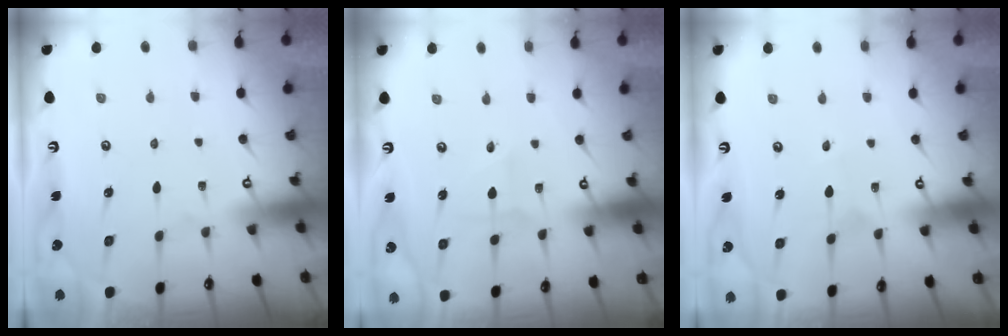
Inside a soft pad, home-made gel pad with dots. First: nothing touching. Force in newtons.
{"total": 1.7, "press": 1.7, "slide": 0.2}
{"total": 1.8, "press": 1.8, "slide": 0.2}